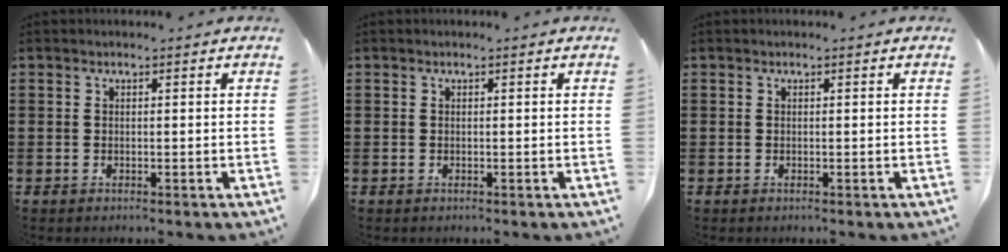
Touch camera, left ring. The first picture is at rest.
{"total": 0.0}
{"total": 0.0}